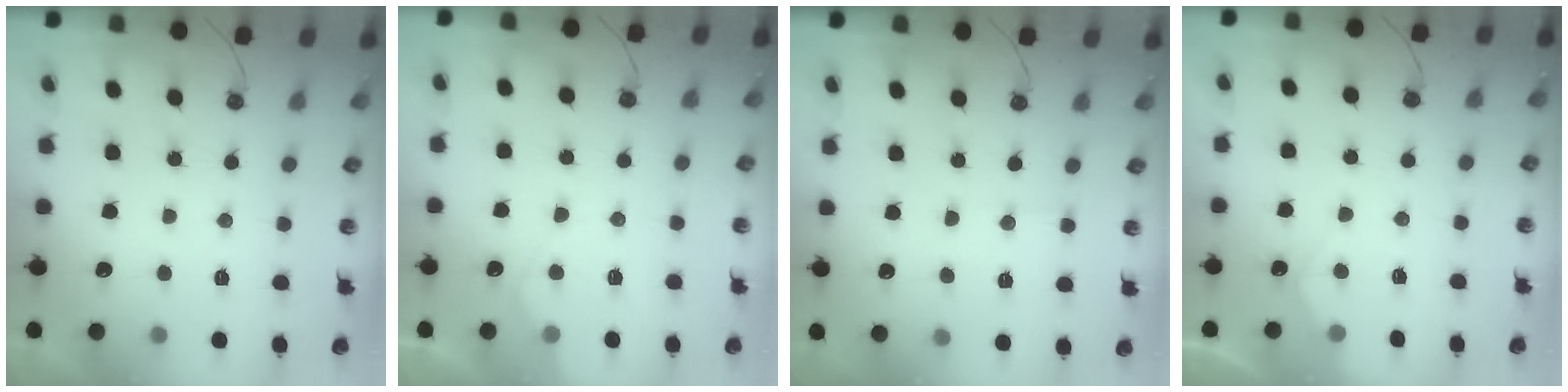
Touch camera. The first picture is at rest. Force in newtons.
{"total": 6.9, "press": 6.9, "slide": 0.7}
{"total": 5.2, "press": 5.1, "slide": 0.7}
{"total": 4.6, "press": 4.6, "slide": 0.6}